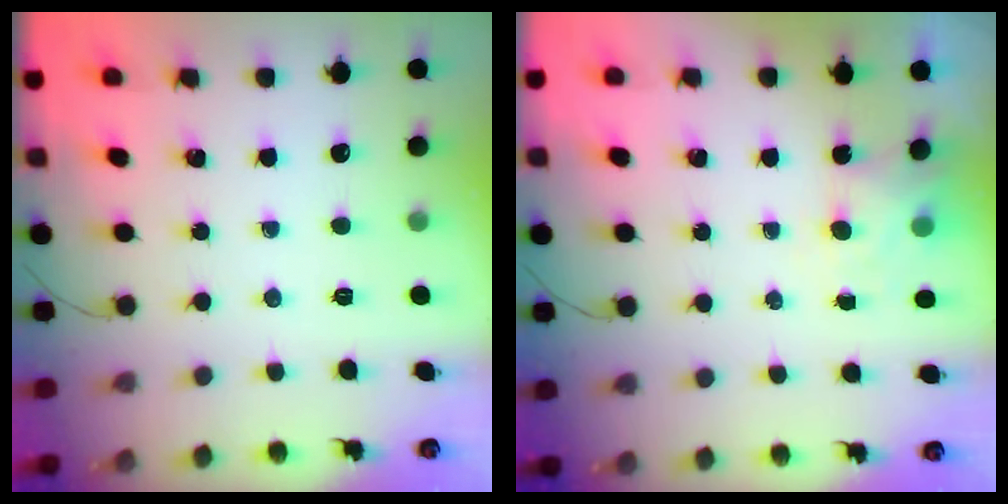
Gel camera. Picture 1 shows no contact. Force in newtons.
{"total": 4.6, "press": 4.4, "slide": 1.1}